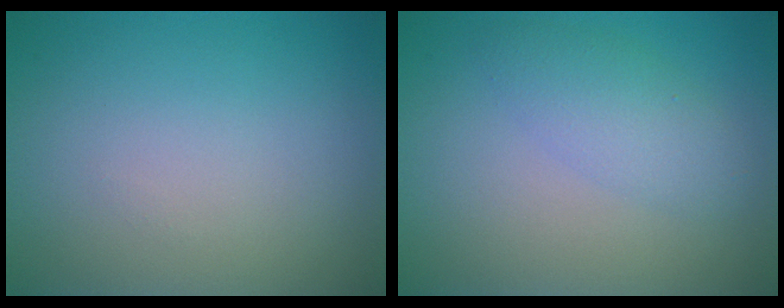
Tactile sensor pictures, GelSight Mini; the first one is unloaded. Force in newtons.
{"total": 2.7, "press": 2.7, "slide": 0.0}